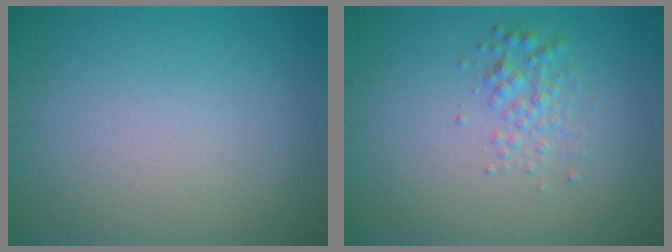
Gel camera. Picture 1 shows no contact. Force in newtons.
{"total": 1.9, "press": 1.9, "slide": 0.0}